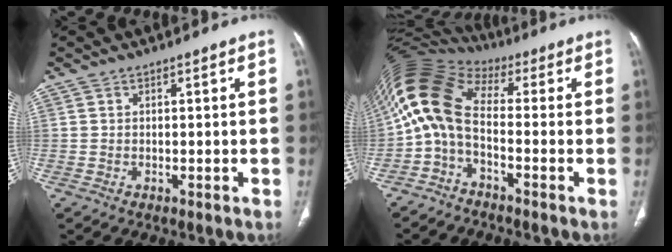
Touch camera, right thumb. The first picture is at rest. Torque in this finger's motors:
{"motor_torque": [-0.58, 1.16, 1.78, -0.29, 0.57]}